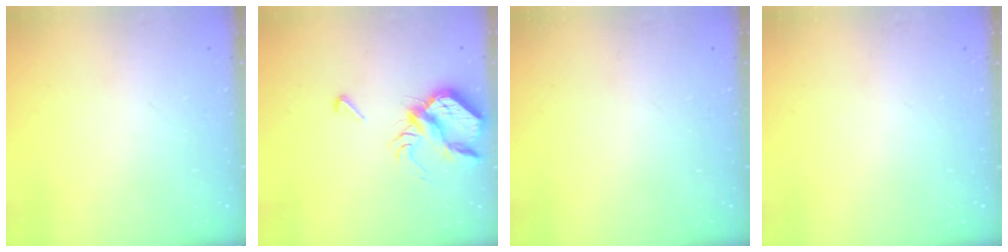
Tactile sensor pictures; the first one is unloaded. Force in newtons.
{"total": 7.1, "press": 7.0, "slide": 1.1}
{"total": 0.0}
{"total": 0.0}